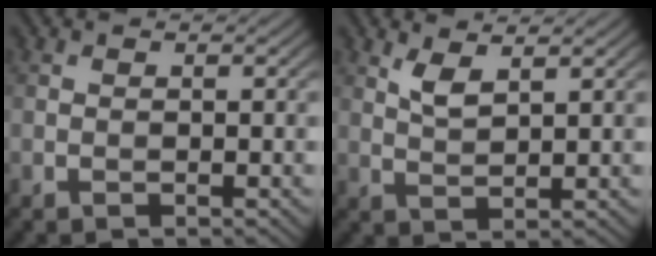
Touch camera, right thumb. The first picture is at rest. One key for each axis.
{"total": 2.8, "fx": 1.9, "fy": 0.8, "fz": 2.0, "tx": -0.049, "ty": -0.003, "tz": 0.041}